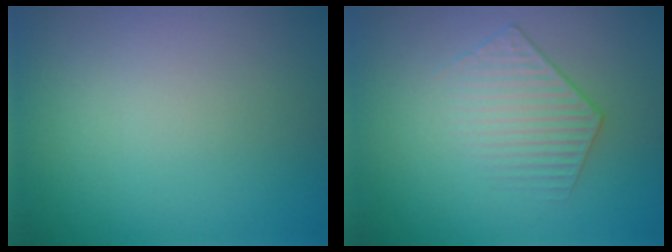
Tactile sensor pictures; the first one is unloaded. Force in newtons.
{"total": 1.9, "press": 1.4, "slide": 1.3}